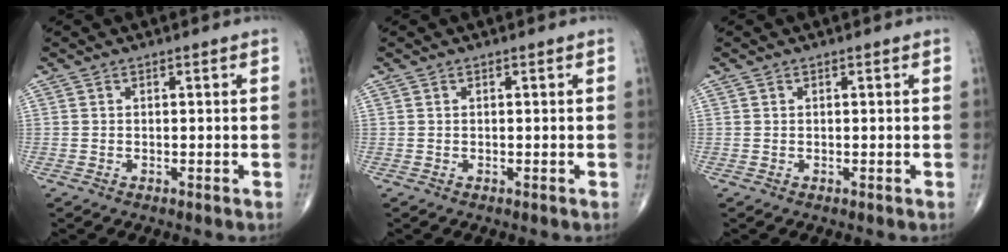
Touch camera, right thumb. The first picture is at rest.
{"total": 0.0}
{"total": 0.0}